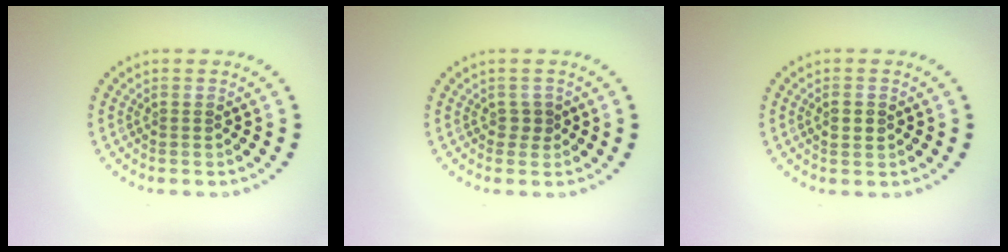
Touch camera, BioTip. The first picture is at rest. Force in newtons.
{"total": 0.9, "press": 0.8, "slide": 0.4}
{"total": 0.8, "press": 0.8, "slide": 0.2}